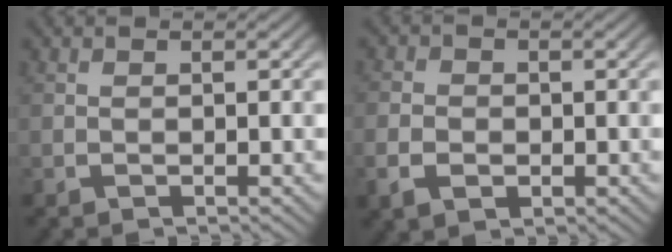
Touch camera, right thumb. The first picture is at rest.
{"total": 2.9, "force": [-0.7, 2.5, 1.4], "torque": [-0.028, -0.006, -0.011]}